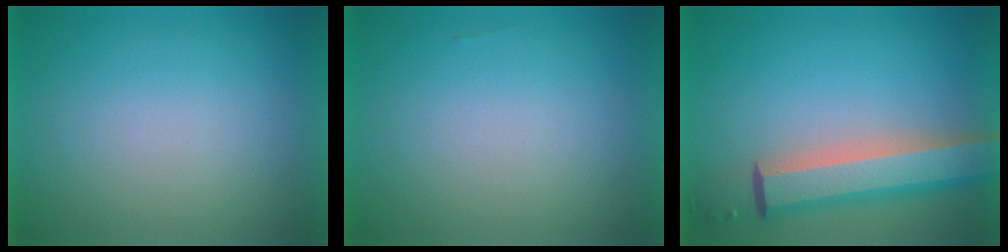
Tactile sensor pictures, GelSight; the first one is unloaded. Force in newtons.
{"total": 1.2}
{"total": 7.4}